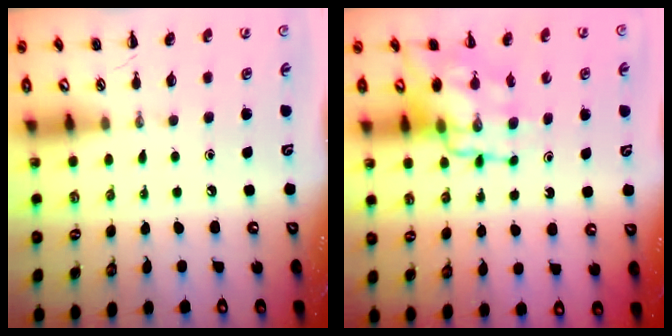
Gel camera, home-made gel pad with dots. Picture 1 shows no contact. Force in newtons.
{"total": 12.1, "press": 11.7, "slide": 3.0}